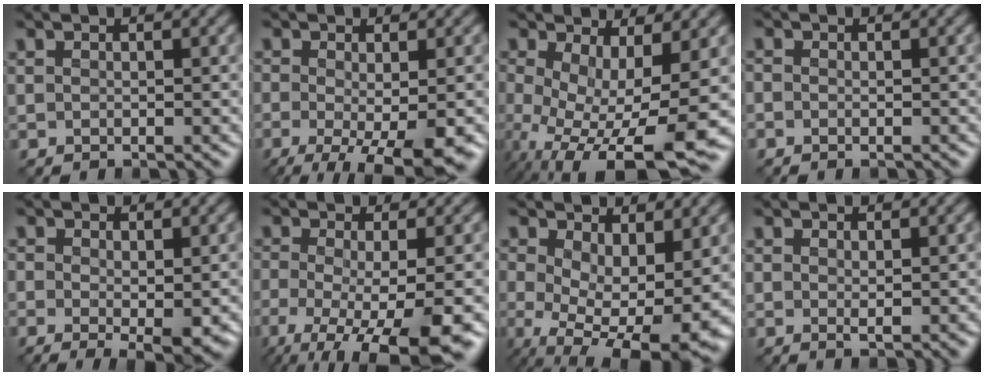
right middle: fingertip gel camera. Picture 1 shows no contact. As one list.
[{"total": 6.0, "force": [-2.5, 1.4, 5.3], "torque": [-0.086, -0.017, -0.035]}, {"total": 11.6, "force": [-4.3, 4.4, 9.8], "torque": [-0.163, -0.026, -0.061]}, {"total": 0.7, "force": [-0.7, 0.2, -0.1], "torque": [0.004, 0.003, -0.014]}, {"total": 2.6, "force": [-0.5, 0.5, 2.5], "torque": [-0.038, -0.013, -0.006]}, {"total": 8.0, "force": [-3.9, 1.8, 6.7], "torque": [-0.111, -0.019, -0.064]}, {"total": 10.1, "force": [-1.1, 5.3, 8.6], "torque": [-0.129, -0.032, 0.004]}, {"total": 0.9, "force": [0.5, 0.1, 0.8], "torque": [-0.010, -0.004, 0.009]}]